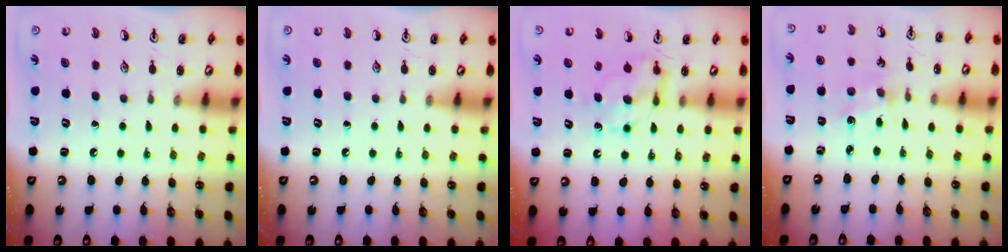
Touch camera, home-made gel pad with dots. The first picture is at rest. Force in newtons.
{"total": 0.0}
{"total": 7.1, "press": 7.1, "slide": 0.3}
{"total": 1.6, "press": 1.5, "slide": 0.5}